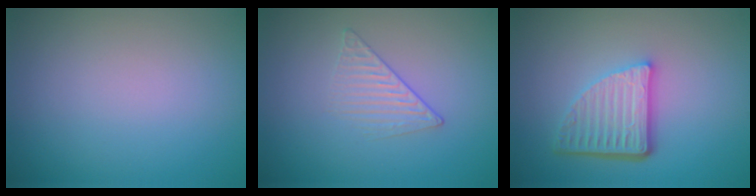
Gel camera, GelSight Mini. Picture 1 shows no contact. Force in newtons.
{"total": 1.5, "press": 0.7, "slide": 1.3}
{"total": 5.0, "press": 3.5, "slide": 3.6}